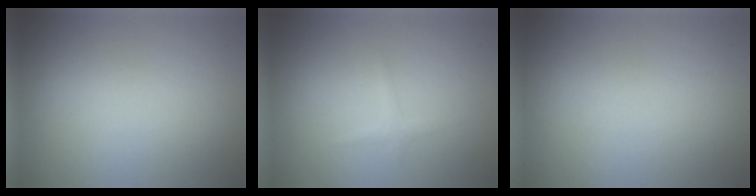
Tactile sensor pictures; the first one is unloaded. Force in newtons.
{"total": 0.8, "press": 0.8, "slide": 0.0}
{"total": 0.0}